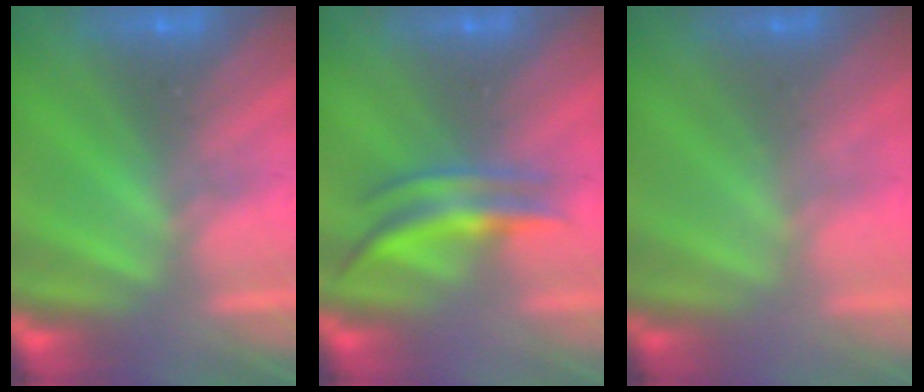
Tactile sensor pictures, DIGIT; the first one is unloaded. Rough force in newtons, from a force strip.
{"total": 4.0}
{"total": 2.2}